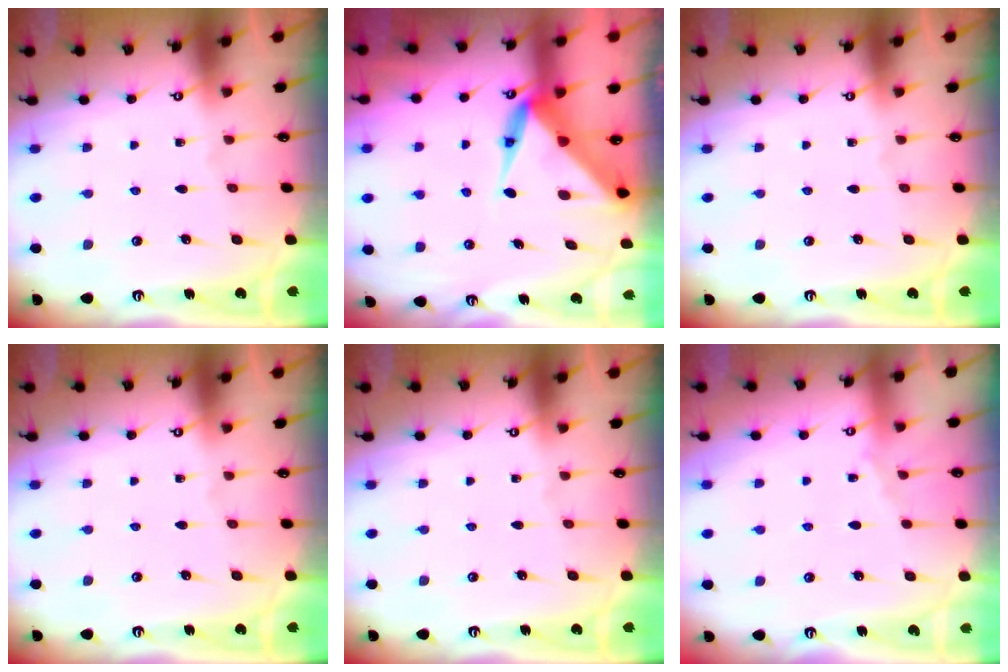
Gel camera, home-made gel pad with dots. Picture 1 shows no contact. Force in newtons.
{"total": 8.1, "press": 8.1, "slide": 0.6}
{"total": 0.0}
{"total": 0.0}
{"total": 0.0}
{"total": 2.8, "press": 2.8, "slide": 0.5}